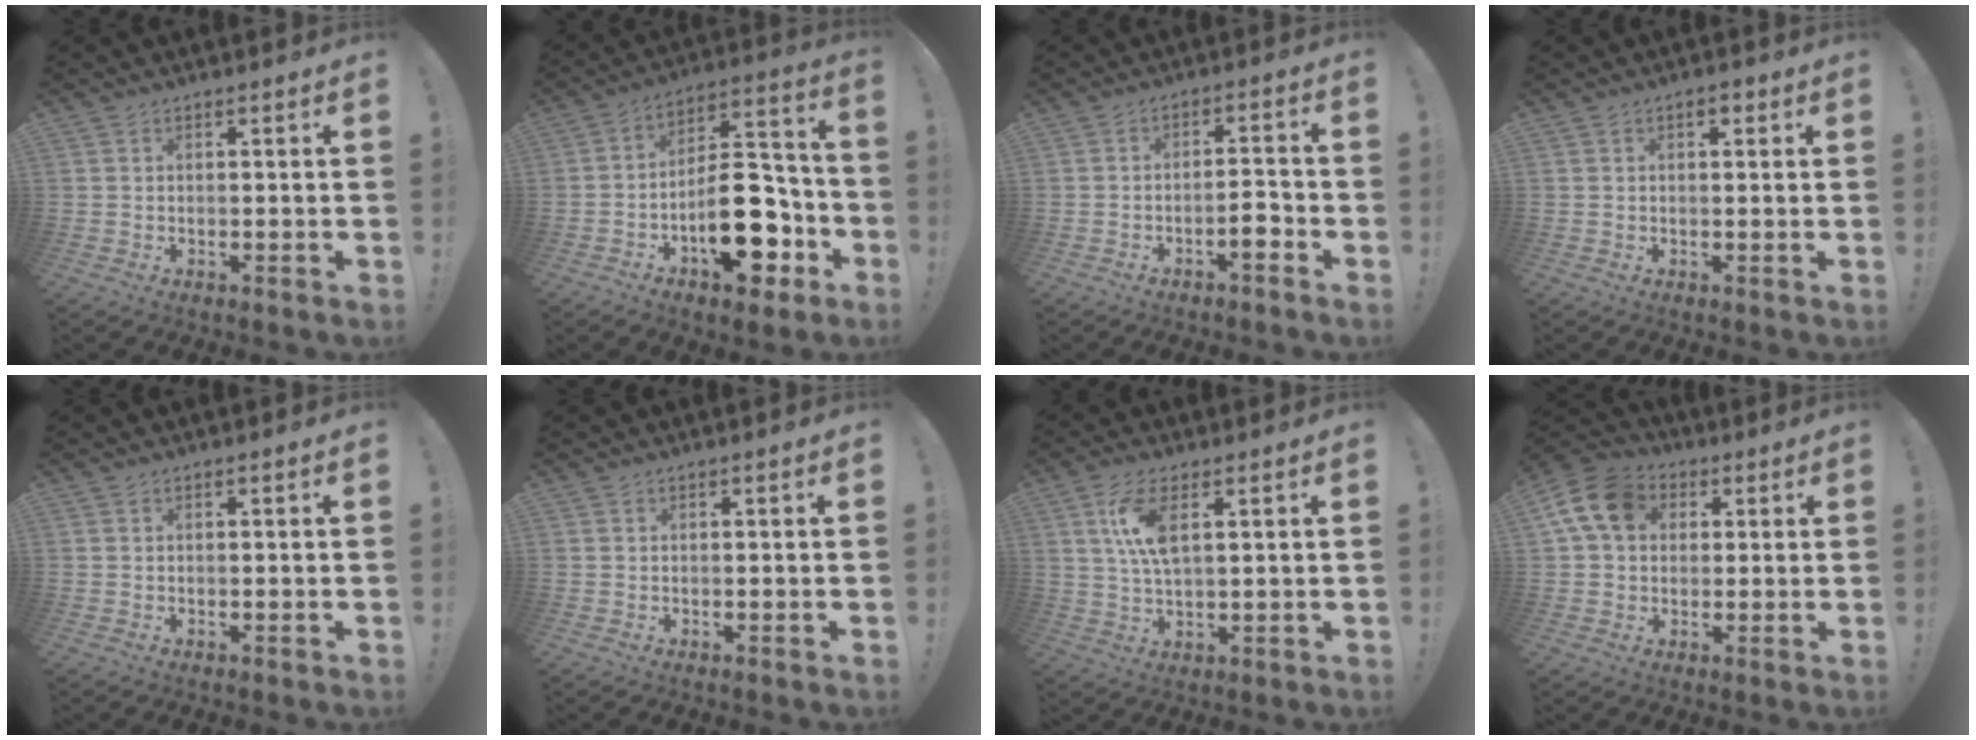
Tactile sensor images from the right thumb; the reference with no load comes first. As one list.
[{"total": 20.5, "force": [-8.5, 10.5, 15.5], "torque": [-0.224, 0.069, -0.121]}, {"total": 5.8, "force": [-3.5, 1.5, 4.4], "torque": [-0.064, 0.016, -0.059]}, {"total": 2.0, "force": [0.8, 1.1, 1.5], "torque": [-0.016, 0.001, 0.009]}, {"total": 0.0}, {"total": 0.0}, {"total": 9.3, "force": [3.0, 3.6, 8.1], "torque": [-0.161, -0.005, 0.053]}, {"total": 13.5, "force": [3.9, 10.2, 7.8], "torque": [-0.138, 0.000, 0.079]}]